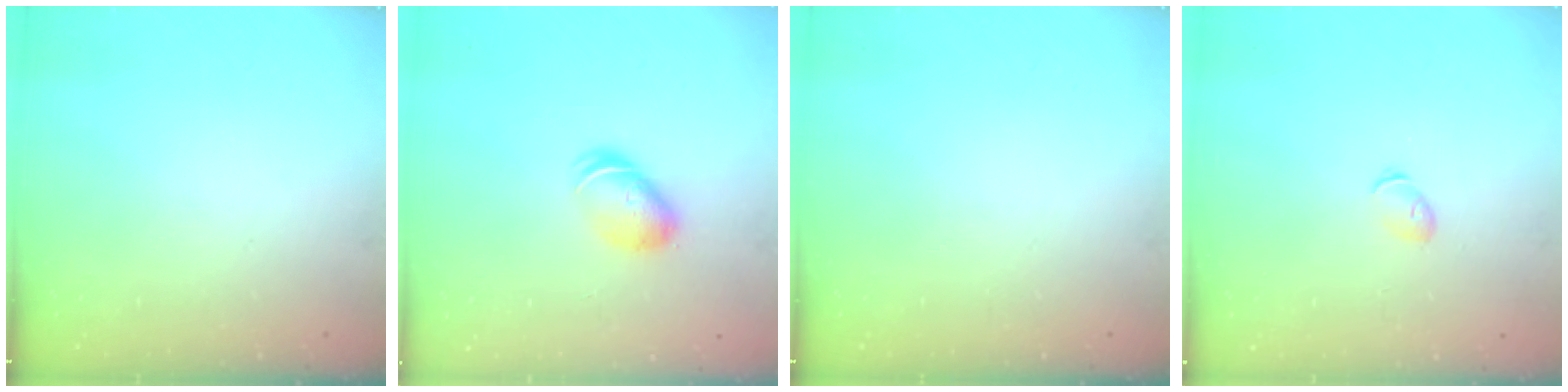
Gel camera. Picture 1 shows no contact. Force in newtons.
{"total": 7.8, "press": 7.8, "slide": 0.5}
{"total": 0.0}
{"total": 3.3, "press": 3.2, "slide": 0.7}